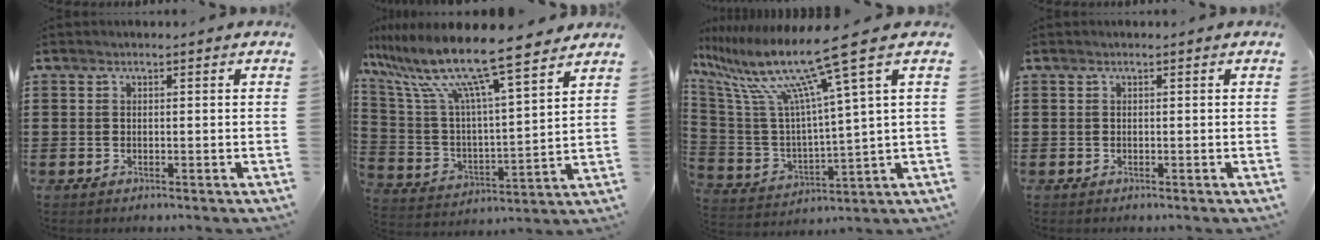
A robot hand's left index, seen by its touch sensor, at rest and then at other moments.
{"total": 12.8, "force": [10.3, 0.8, 7.5], "torque": [-0.186, -0.066, 0.173]}
{"total": 14.9, "force": [9.6, 0.7, 11.4], "torque": [-0.267, -0.061, 0.146]}
{"total": 0.0}